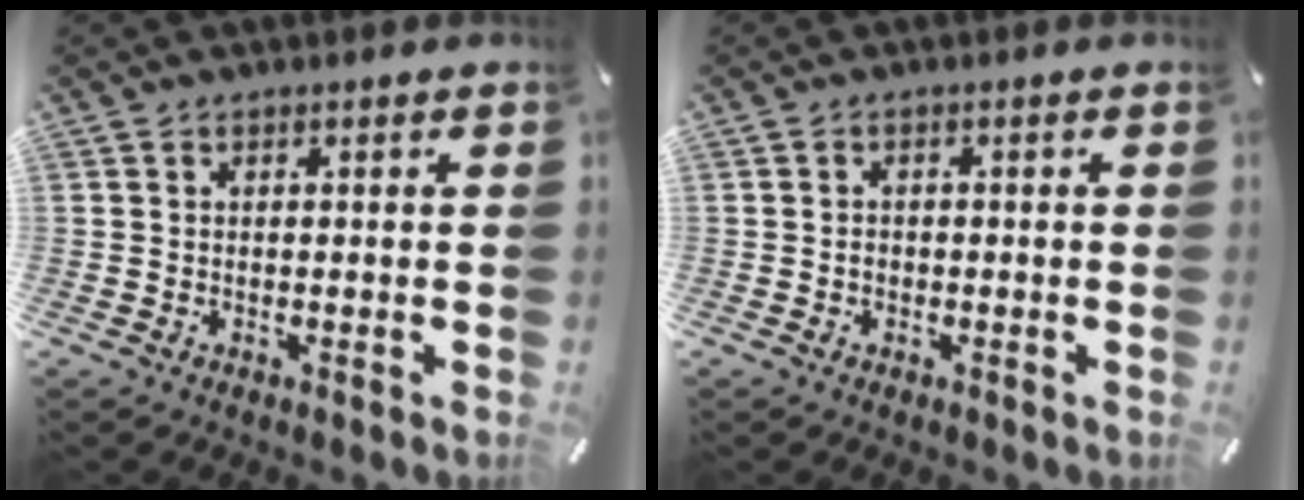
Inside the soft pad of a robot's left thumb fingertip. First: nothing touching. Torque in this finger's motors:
{"motor_torque": [-0.20, -0.27, 0.19, 0.21, 0.00]}